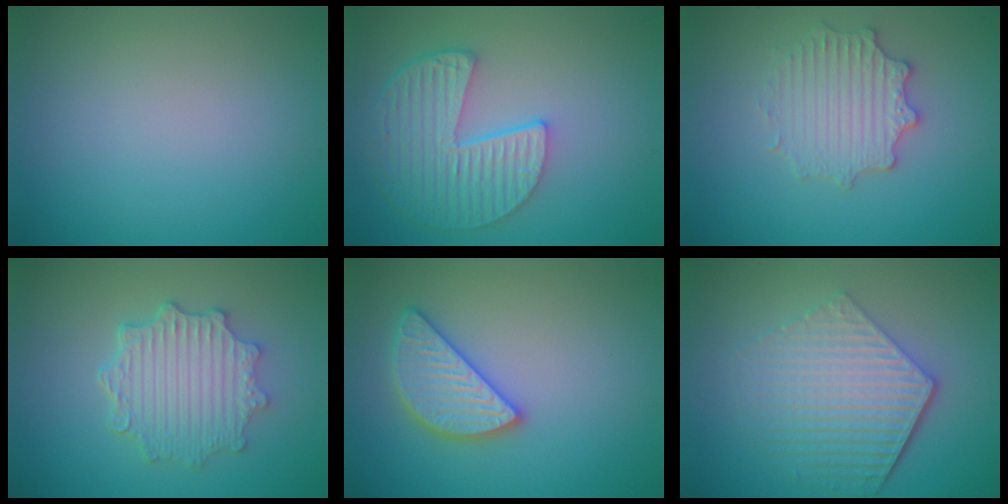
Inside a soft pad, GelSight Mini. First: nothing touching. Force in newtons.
{"total": 6.2, "press": 4.8, "slide": 4.0}
{"total": 3.0, "press": 2.9, "slide": 0.8}
{"total": 4.9, "press": 3.9, "slide": 2.9}
{"total": 3.8, "press": 3.7, "slide": 0.7}
{"total": 6.1, "press": 4.4, "slide": 4.1}